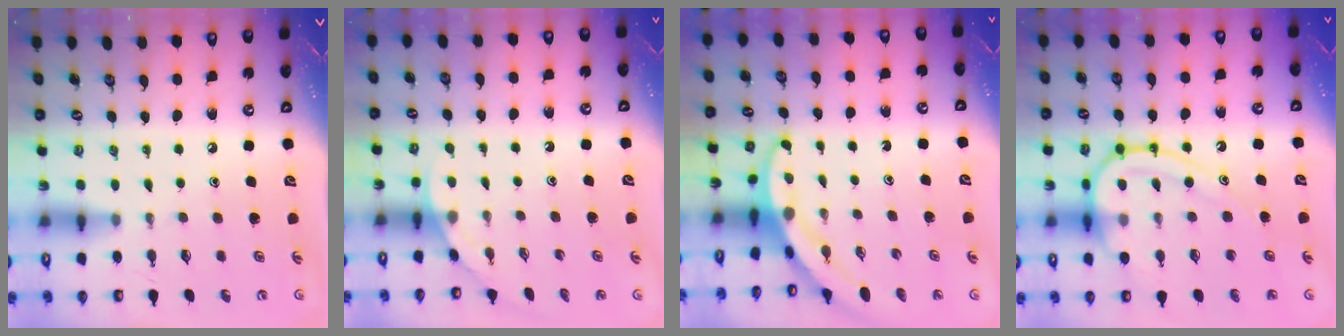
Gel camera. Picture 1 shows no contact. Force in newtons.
{"total": 2.0, "press": 2.0, "slide": 0.0}
{"total": 3.8, "press": 3.8, "slide": 0.2}
{"total": 14.3, "press": 14.3, "slide": 1.4}